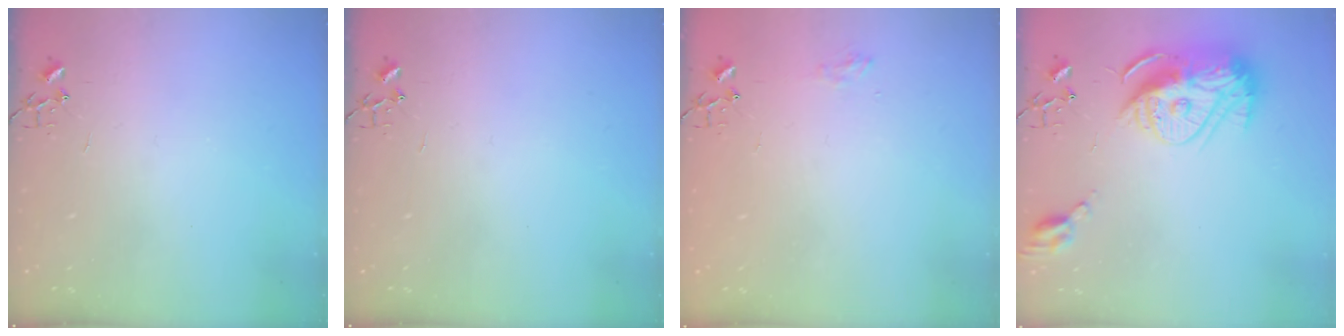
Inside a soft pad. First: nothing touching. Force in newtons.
{"total": 0.0}
{"total": 5.9, "press": 5.9, "slide": 0.7}
{"total": 16.6, "press": 16.5, "slide": 1.7}